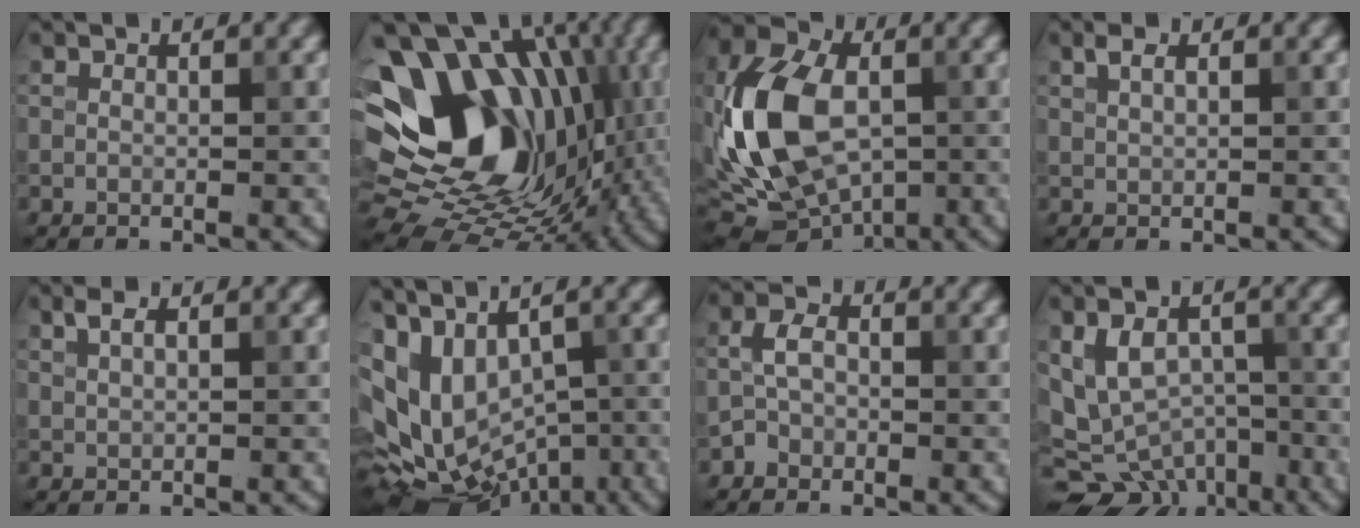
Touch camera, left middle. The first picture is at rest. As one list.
[{"total": 18.0, "force": [3.0, 13.7, 11.4], "torque": [-0.167, 0.026, 0.061]}, {"total": 14.4, "force": [-1.3, 9.2, 10.9], "torque": [-0.234, -0.004, -0.028]}, {"total": 1.3, "force": [0.8, 0.6, 0.8], "torque": [-0.019, 0.002, 0.018]}, {"total": 1.3, "force": [0.9, 0.5, 0.9], "torque": [-0.019, 0.002, 0.018]}, {"total": 11.9, "force": [-0.4, 7.7, 9.1], "torque": [-0.165, -0.004, 0.032]}, {"total": 1.9, "force": [-0.9, 1.5, 0.8], "torque": [-0.013, 0.006, -0.025]}, {"total": 7.2, "force": [-2.8, 5.1, 4.2], "torque": [-0.066, -0.019, -0.040]}]